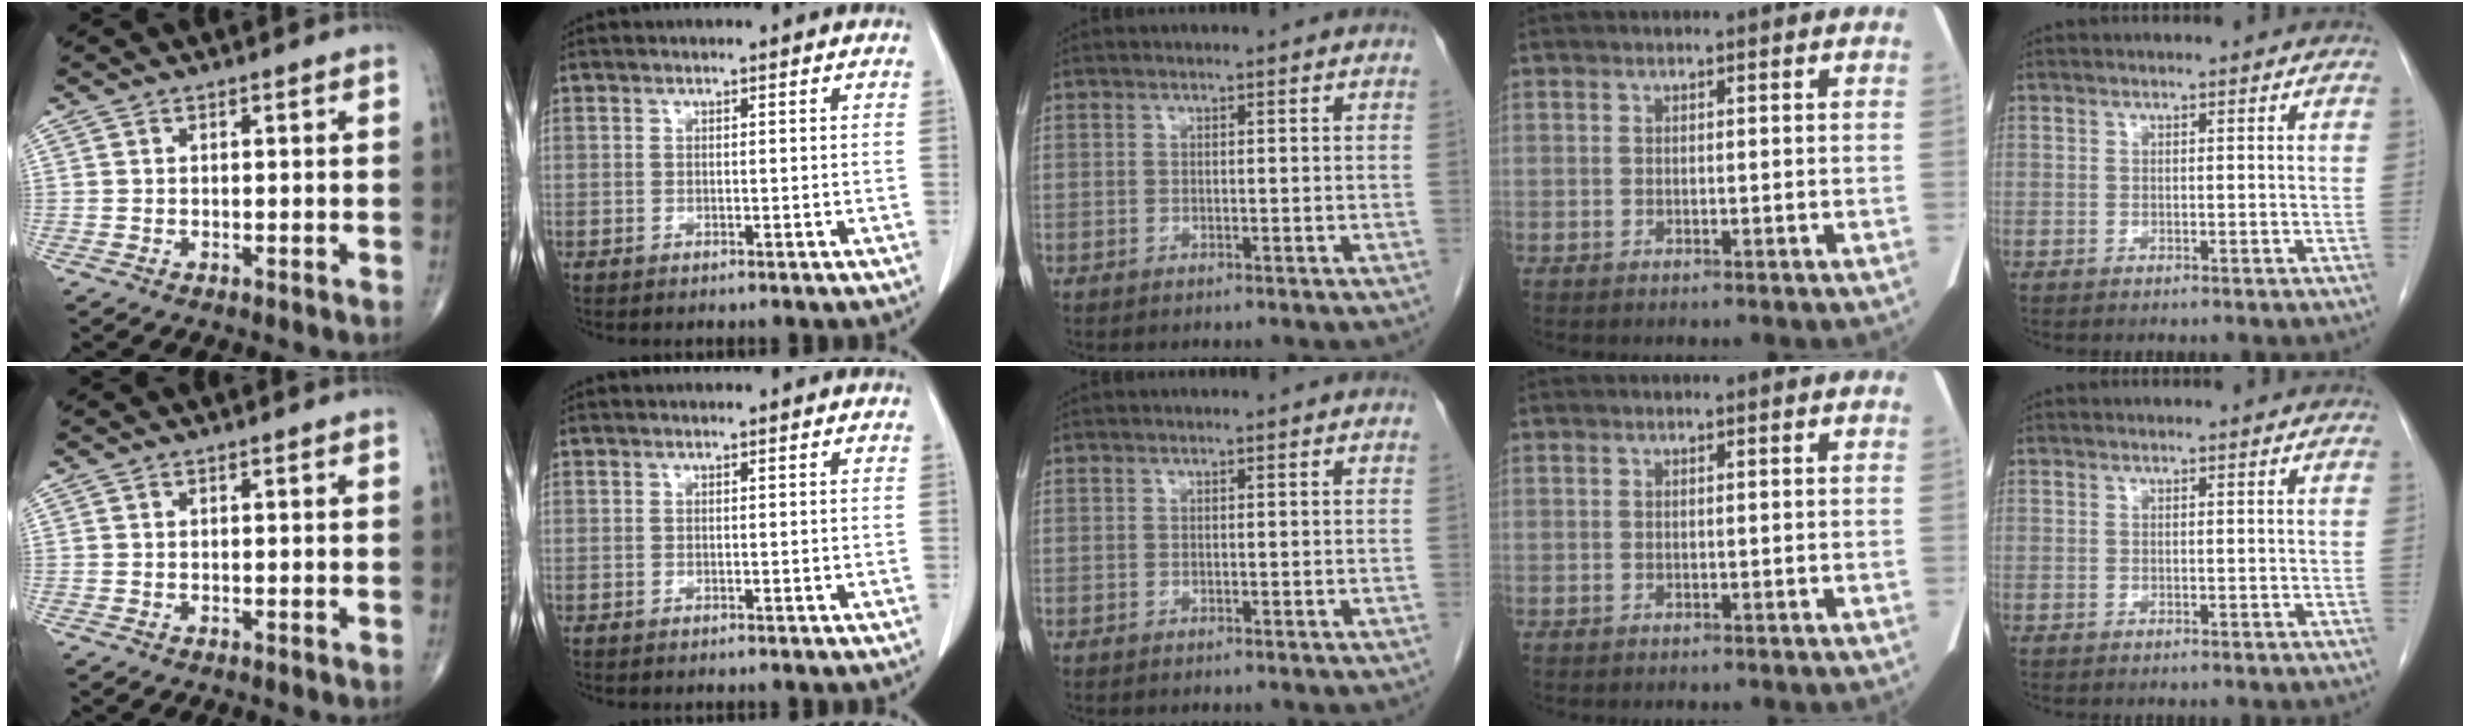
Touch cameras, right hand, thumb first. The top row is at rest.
{}